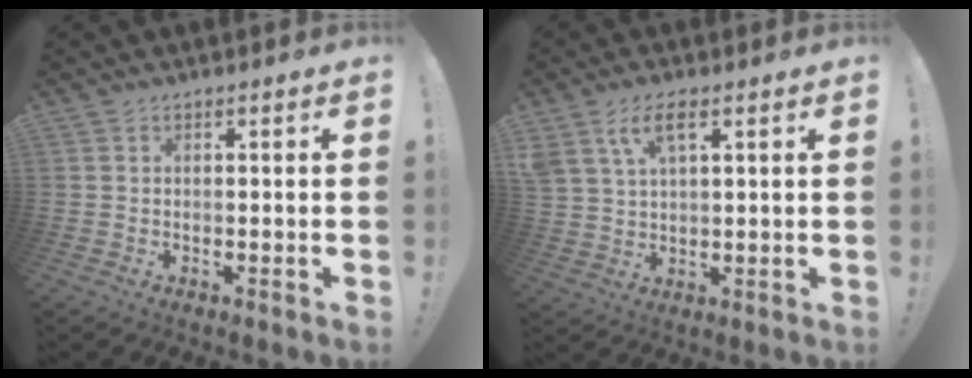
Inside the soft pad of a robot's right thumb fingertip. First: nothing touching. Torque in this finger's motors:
{"motor_torque": [-0.08, -0.16, 0.25, 0.20, 0.07]}